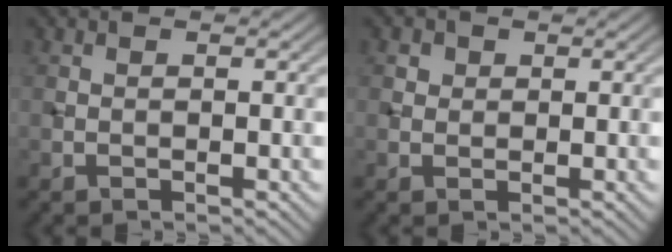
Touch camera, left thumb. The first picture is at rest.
{"total": 1.8, "force": [0.8, 1.5, 0.6], "torque": [-0.012, -0.006, 0.013]}